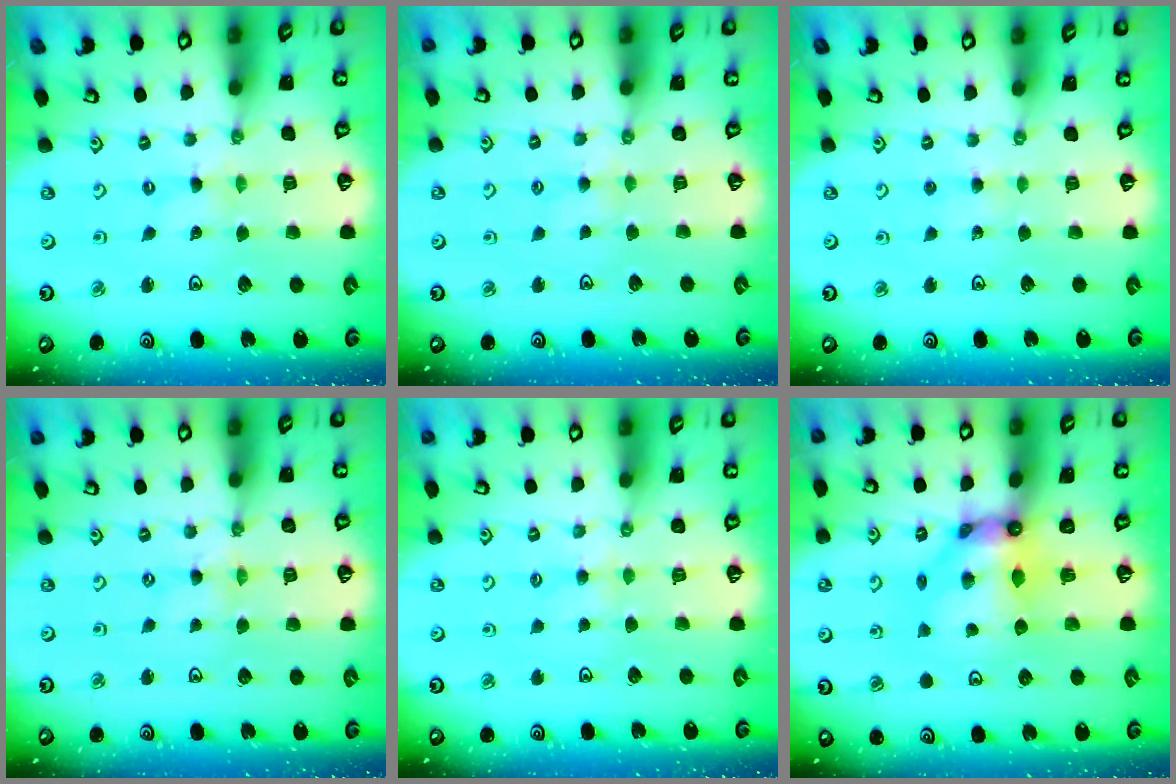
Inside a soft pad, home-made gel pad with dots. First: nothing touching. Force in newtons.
{"total": 2.8, "press": 2.8, "slide": 0.4}
{"total": 3.0, "press": 3.0, "slide": 0.3}
{"total": 0.0}
{"total": 2.4, "press": 2.4, "slide": 0.3}
{"total": 8.5, "press": 8.5, "slide": 0.6}